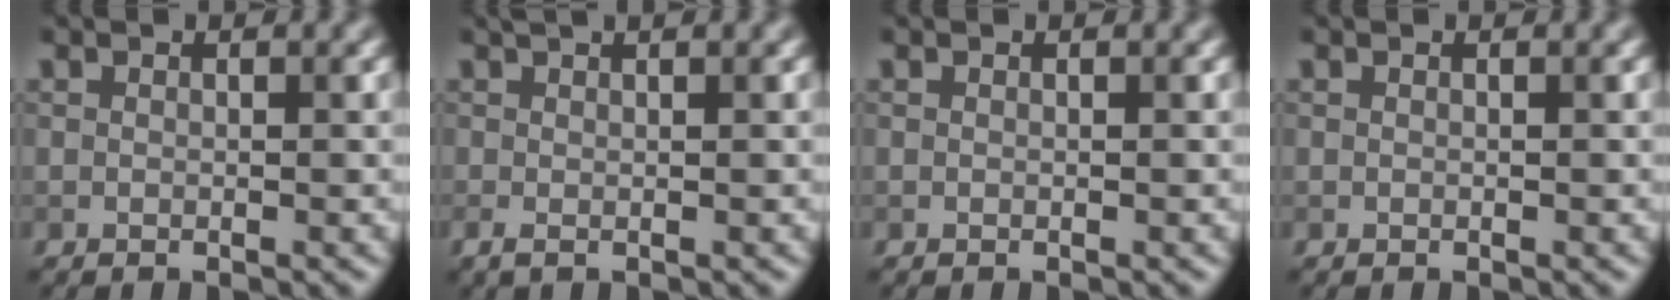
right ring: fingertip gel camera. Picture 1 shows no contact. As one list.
[{"total": 1.8, "force": [0.5, 0.5, 1.7], "torque": [-0.020, 0.006, 0.006]}, {"total": 0.0}, {"total": 0.0}]